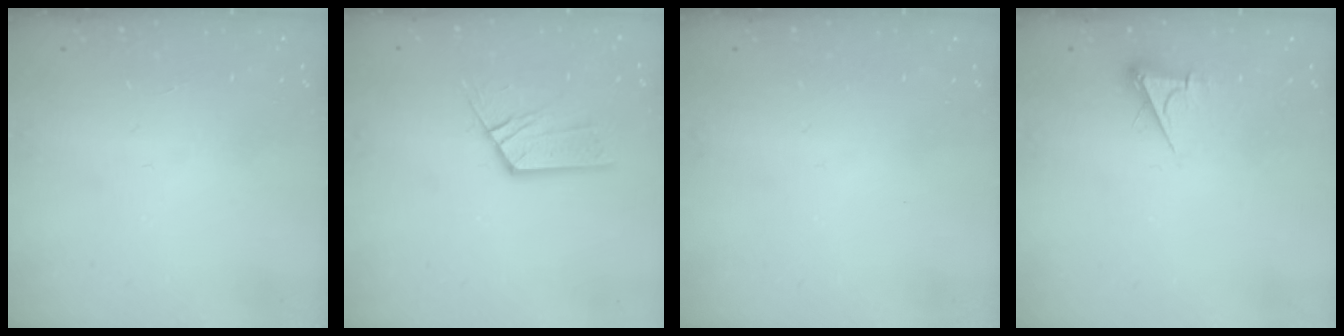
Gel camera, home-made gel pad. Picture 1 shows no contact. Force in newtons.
{"total": 10.2, "press": 10.1, "slide": 0.9}
{"total": 0.0}
{"total": 4.0, "press": 4.0, "slide": 0.6}